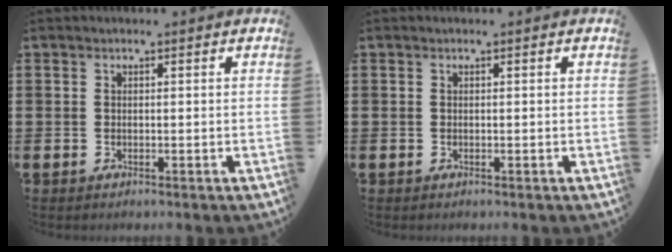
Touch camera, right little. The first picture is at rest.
{"total": 0.0}